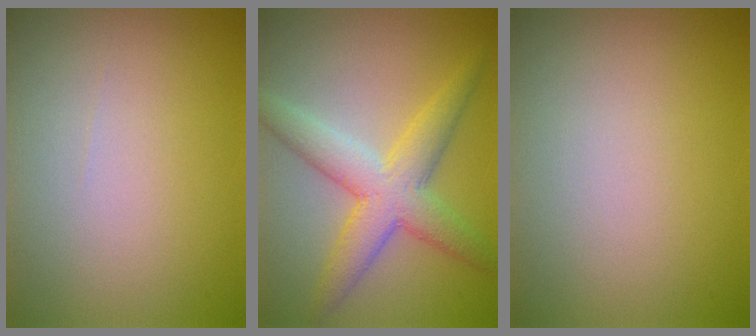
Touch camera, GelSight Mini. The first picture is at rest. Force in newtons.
{"total": 5.6, "press": 5.6, "slide": 0.2}
{"total": 0.0}